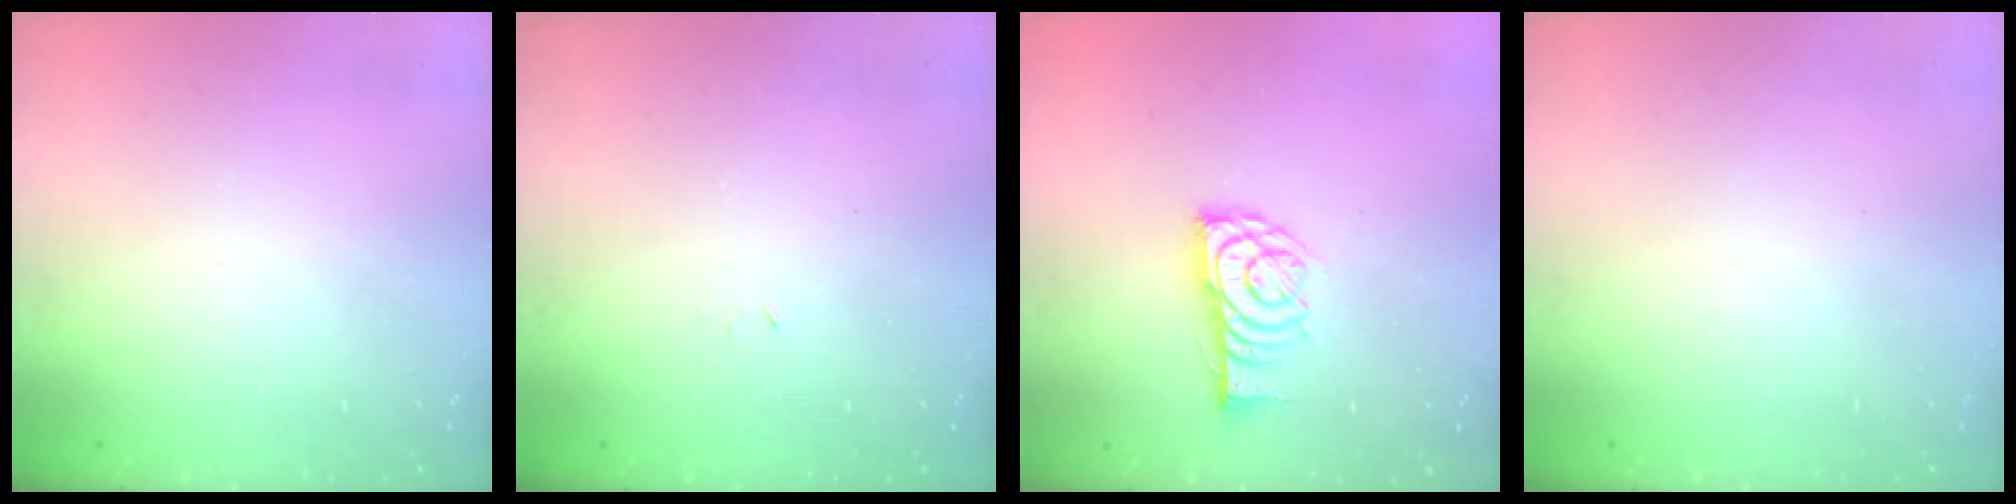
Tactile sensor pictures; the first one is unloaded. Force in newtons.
{"total": 2.4, "press": 2.4, "slide": 0.4}
{"total": 11.5, "press": 11.4, "slide": 0.5}
{"total": 1.6, "press": 1.6, "slide": 0.1}